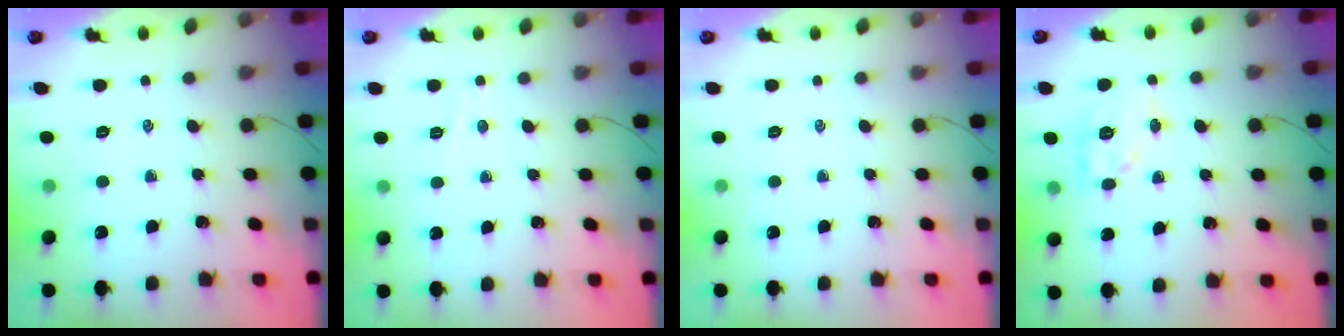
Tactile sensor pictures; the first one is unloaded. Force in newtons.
{"total": 2.4, "press": 2.3, "slide": 0.6}
{"total": 0.0}
{"total": 11.2, "press": 11.2, "slide": 0.4}